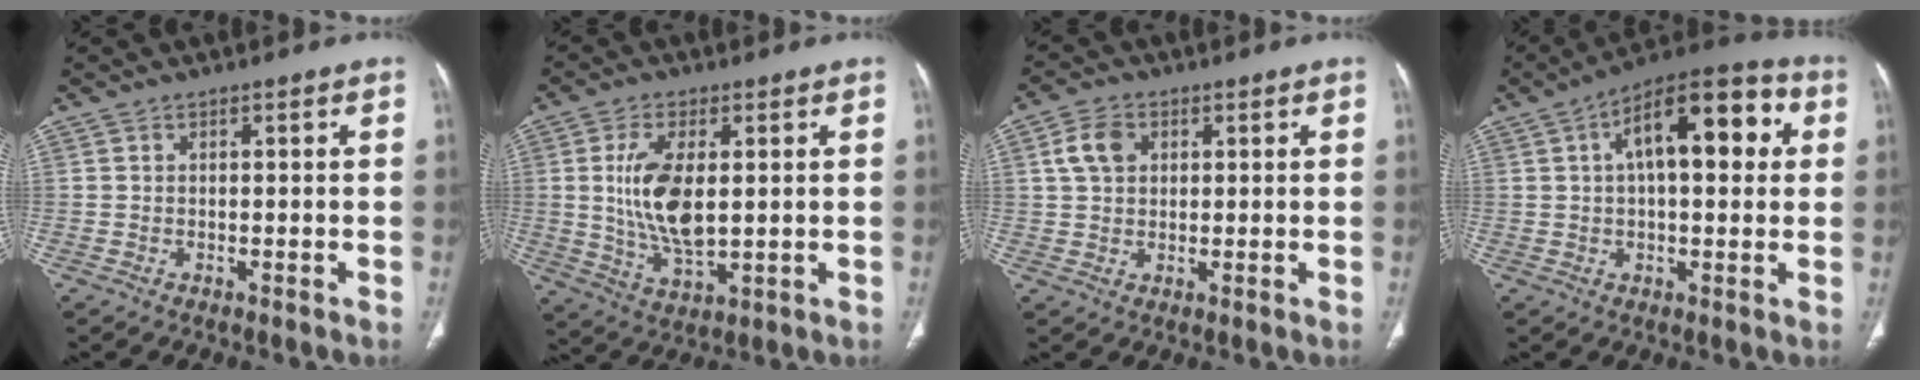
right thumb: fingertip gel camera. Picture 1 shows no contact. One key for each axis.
{"total": 11.8, "fx": 1.3, "fy": 5.6, "fz": 10.3, "tx": -0.203, "ty": -0.017, "tz": 0.034}
{"total": 5.5, "fx": 1.7, "fy": 4.1, "fz": 3.3, "tx": -0.054, "ty": 0.004, "tz": 0.031}
{"total": 16.6, "fx": 4.1, "fy": 7.4, "fz": 14.3, "tx": -0.182, "ty": 0.028, "tz": 0.052}